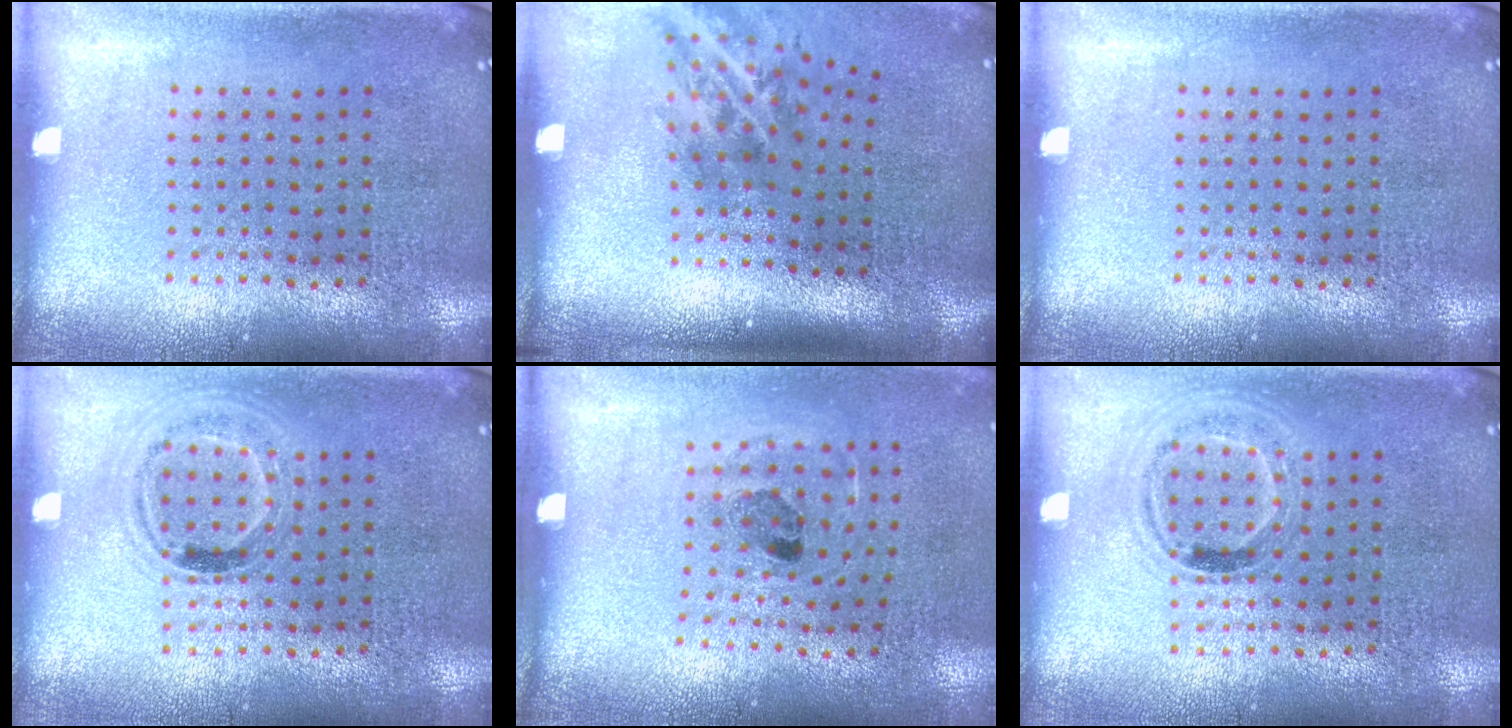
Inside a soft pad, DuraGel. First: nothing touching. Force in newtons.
{"total": 1.9, "press": 1.1, "slide": 1.5}
{"total": 0.0}
{"total": 1.0, "press": 0.9, "slide": 0.4}
{"total": 1.1, "press": 0.8, "slide": 0.7}
{"total": 1.0, "press": 0.9, "slide": 0.3}